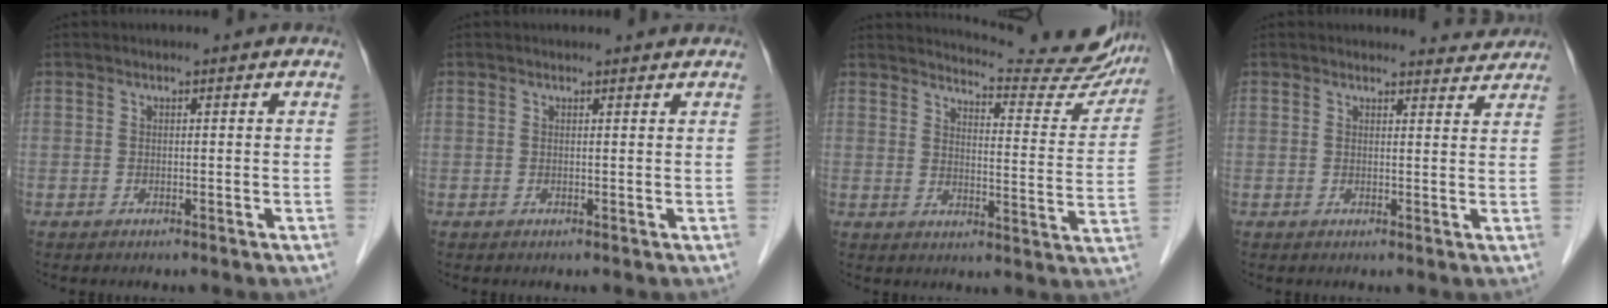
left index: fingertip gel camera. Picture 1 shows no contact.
{"total": 1.3, "force": [1.3, 0.1, 0.1], "torque": [-0.010, -0.001, 0.015]}
{"total": 17.1, "force": [16.5, 1.7, 4.1], "torque": [-0.047, -0.078, 0.187]}
{"total": 2.9, "force": [2.8, 0.3, -0.5], "torque": [0.001, -0.013, 0.025]}